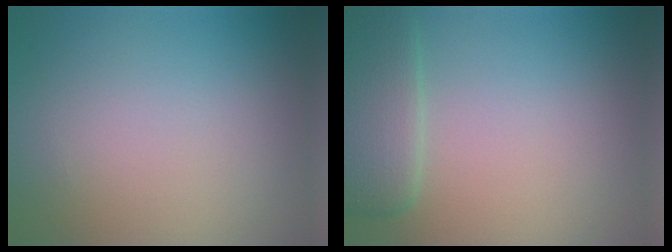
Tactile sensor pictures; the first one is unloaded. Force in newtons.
{"total": 3.4, "press": 2.9, "slide": 1.8}